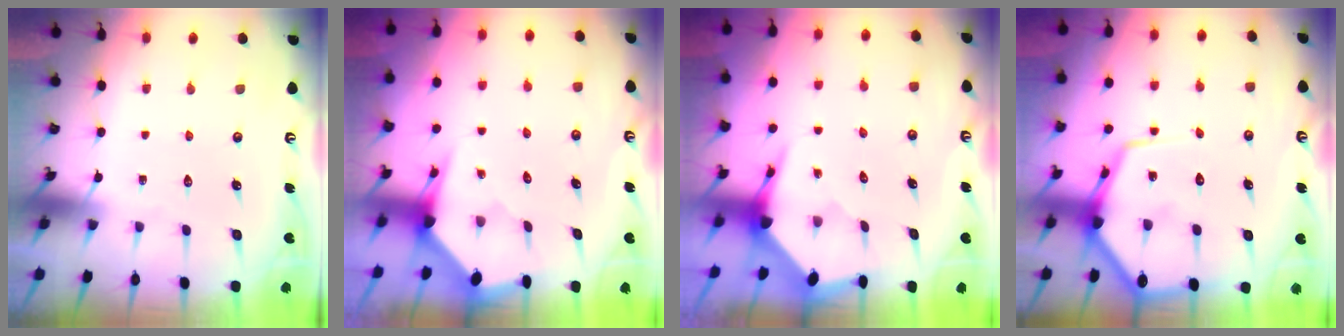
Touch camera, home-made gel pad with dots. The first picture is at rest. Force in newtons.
{"total": 3.3, "press": 3.3, "slide": 0.3}
{"total": 3.5, "press": 3.4, "slide": 0.4}
{"total": 12.1, "press": 12.0, "slide": 1.3}